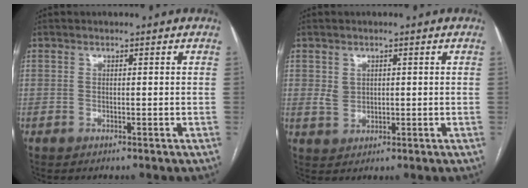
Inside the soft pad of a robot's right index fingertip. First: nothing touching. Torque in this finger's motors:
{"motor_torque": [0.26, 0.21, 0.03, 0.01]}